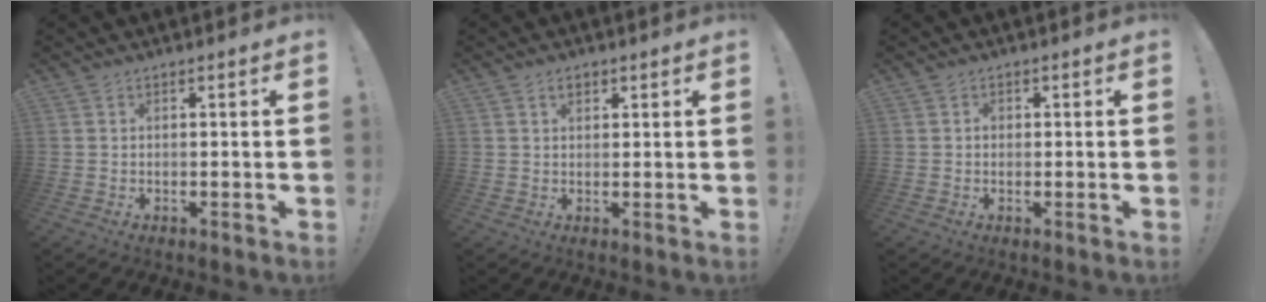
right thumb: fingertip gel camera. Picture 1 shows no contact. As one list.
[{"total": 2.3, "force": [1.2, 1.4, 1.3], "torque": [-0.013, -0.001, 0.019]}, {"total": 0.7, "force": [0.0, 0.7, 0.1], "torque": [0.002, 0.002, -0.002]}]